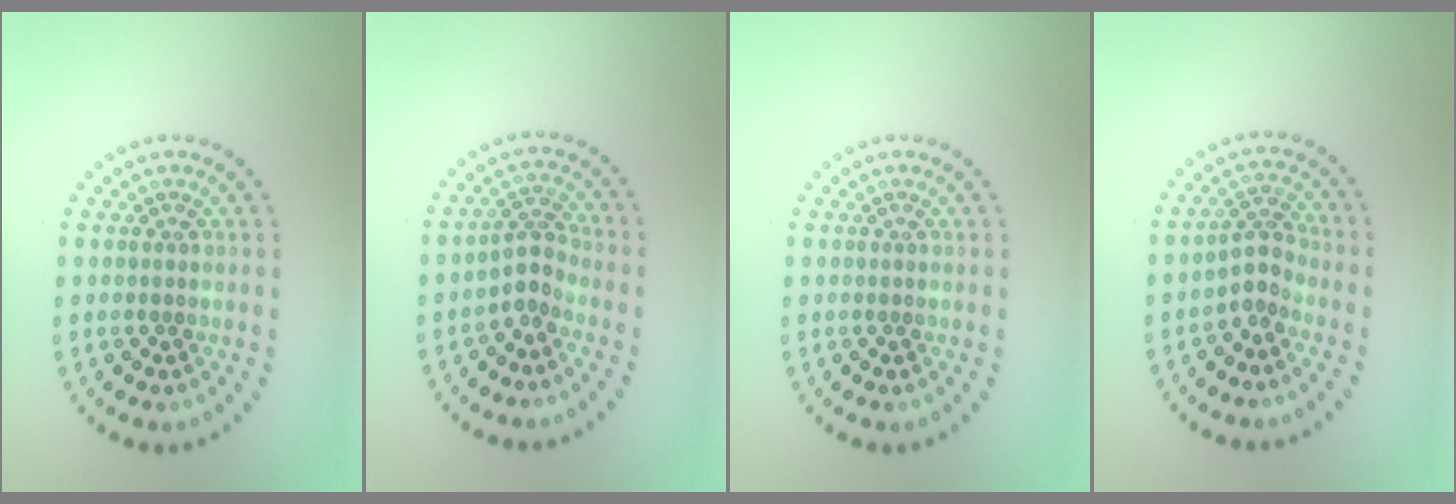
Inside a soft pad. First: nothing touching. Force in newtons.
{"total": 2.2, "press": 1.6, "slide": 1.5}
{"total": 0.0}
{"total": 2.2, "press": 1.6, "slide": 1.6}